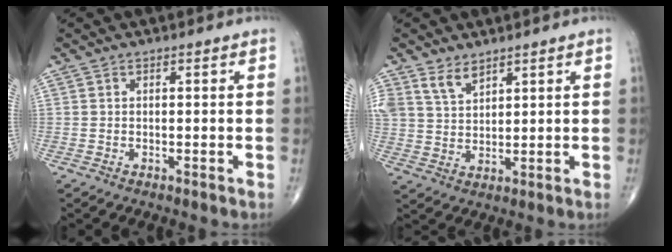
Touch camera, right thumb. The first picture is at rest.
{"total": 4.8, "force": [3.6, 2.5, 2.0], "torque": [-0.027, -0.022, 0.078]}